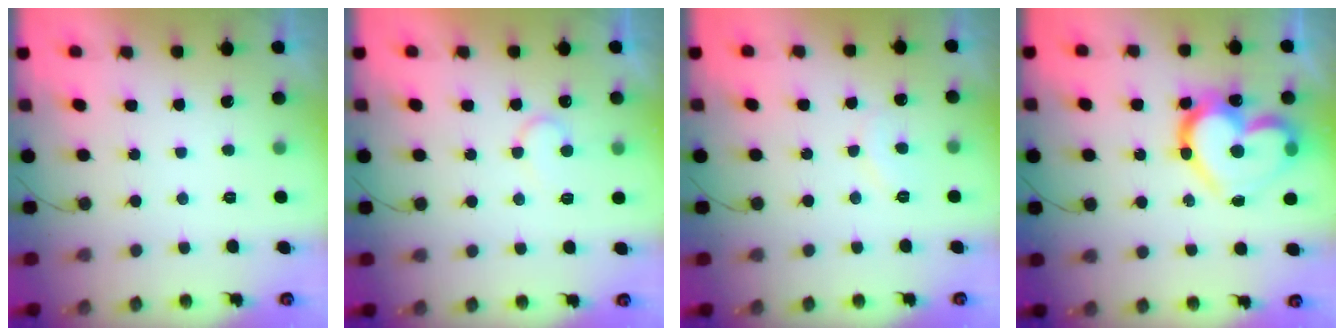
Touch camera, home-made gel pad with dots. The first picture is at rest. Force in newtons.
{"total": 6.3, "press": 6.3, "slide": 0.5}
{"total": 6.2, "press": 6.2, "slide": 0.5}
{"total": 20.6, "press": 20.6, "slide": 1.8}